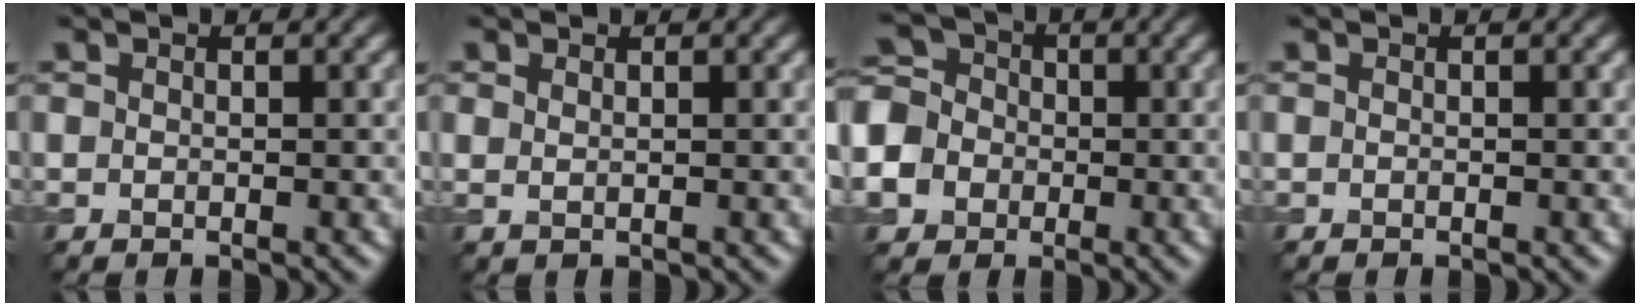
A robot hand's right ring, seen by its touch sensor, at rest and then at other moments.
{"total": 0.7, "force": [0.5, 0.2, 0.5], "torque": [-0.011, -0.002, 0.008]}
{"total": 9.7, "force": [-4.1, 8.3, 2.9], "torque": [-0.086, -0.021, -0.091]}
{"total": 0.0}